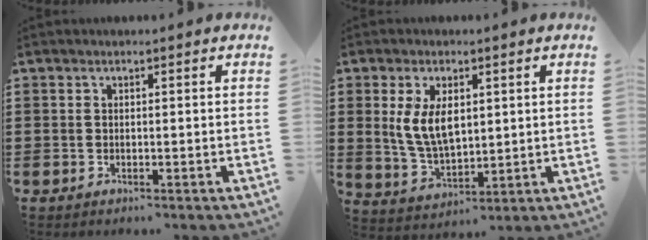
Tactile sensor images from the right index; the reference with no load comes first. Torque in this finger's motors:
{"motor_torque": [1.28, 0.86, 0.42, 0.21]}